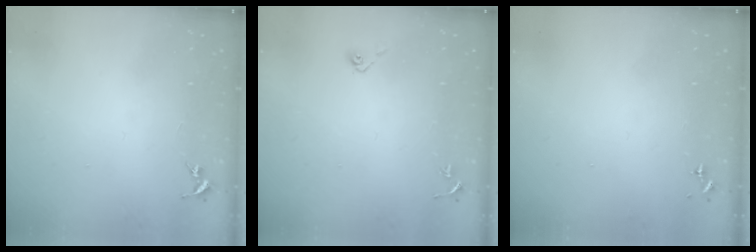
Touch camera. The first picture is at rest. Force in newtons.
{"total": 3.9, "press": 3.4, "slide": 1.9}
{"total": 0.0}